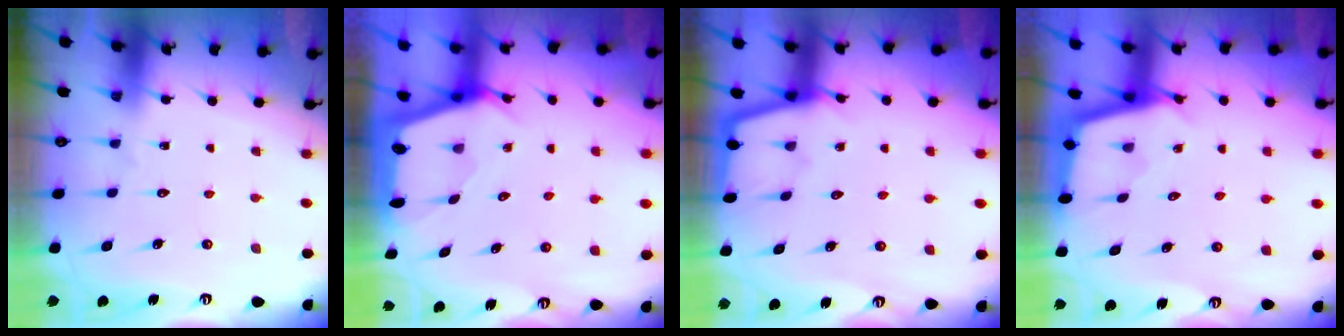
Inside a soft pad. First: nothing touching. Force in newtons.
{"total": 2.5, "press": 2.4, "slide": 0.3}
{"total": 2.7, "press": 2.7, "slide": 0.3}
{"total": 2.5, "press": 2.5, "slide": 0.2}